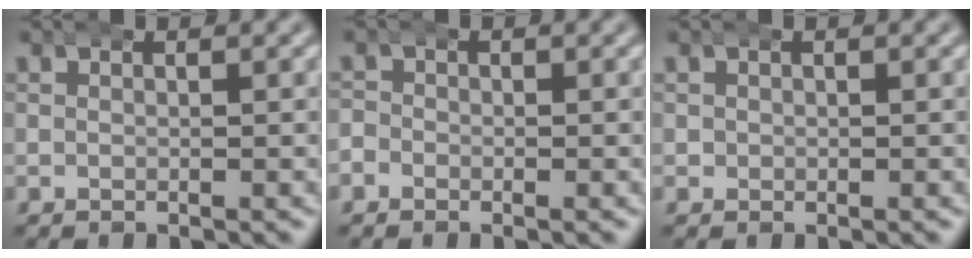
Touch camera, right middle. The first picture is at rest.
{"total": 2.5, "force": [-0.3, 2.5, 0.3], "torque": [-0.017, 0.007, -0.021]}
{"total": 0.7, "force": [0.2, 0.6, -0.2], "torque": [-0.003, -0.005, 0.004]}